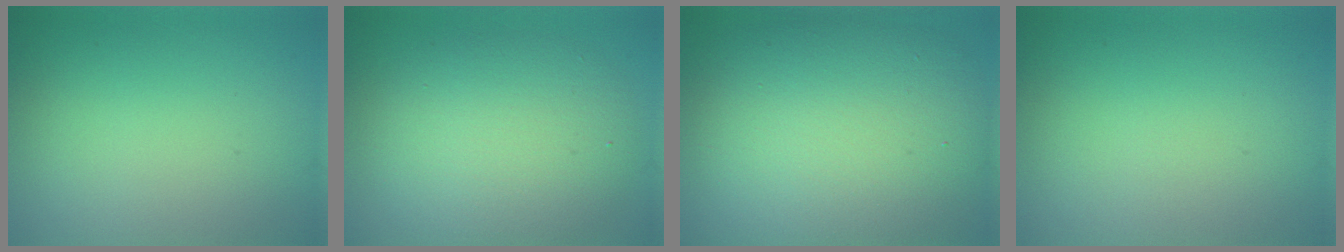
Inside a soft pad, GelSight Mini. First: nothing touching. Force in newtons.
{"total": 6.6, "press": 6.6, "slide": 0.7}
{"total": 13.6, "press": 13.6, "slide": 0.9}
{"total": 0.0}